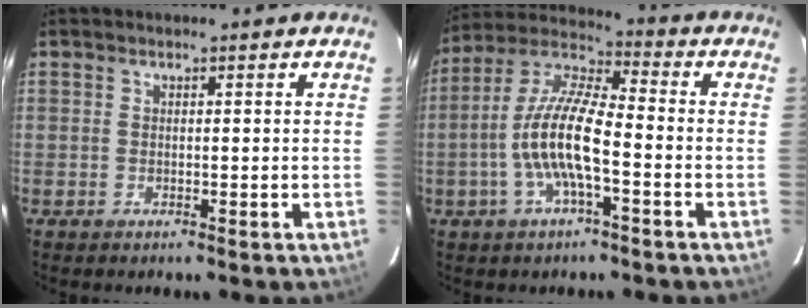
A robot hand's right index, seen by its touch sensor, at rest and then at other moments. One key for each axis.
{"total": 12.1, "fx": -3.3, "fy": 2.8, "fz": 11.3, "tx": -0.230, "ty": 0.003, "tz": -0.067}